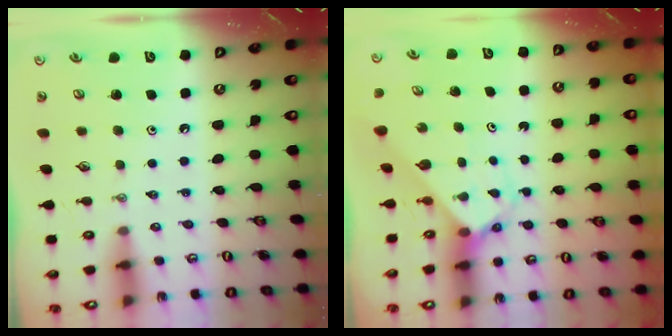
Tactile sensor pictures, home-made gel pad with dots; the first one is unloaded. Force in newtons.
{"total": 2.9, "press": 2.9, "slide": 0.2}